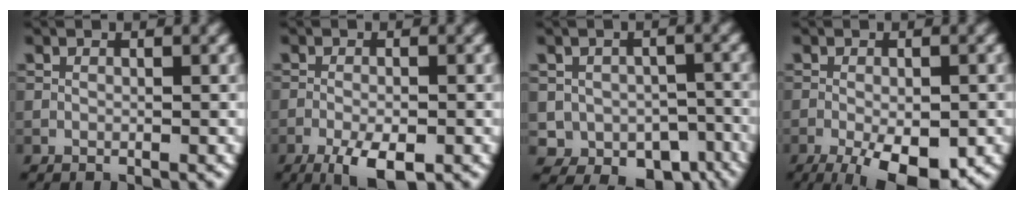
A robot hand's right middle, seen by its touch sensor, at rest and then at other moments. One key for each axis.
{"total": 4.5, "fx": -2.5, "fy": 1.4, "fz": 3.5, "tx": -0.062, "ty": -0.003, "tz": -0.042}
{"total": 5.8, "fx": -2.3, "fy": 4.5, "fz": 2.8, "tx": -0.037, "ty": -0.026, "tz": -0.023}
{"total": 7.6, "fx": -3.7, "fy": 2.5, "fz": 6.2, "tx": -0.095, "ty": -0.010, "tz": -0.053}